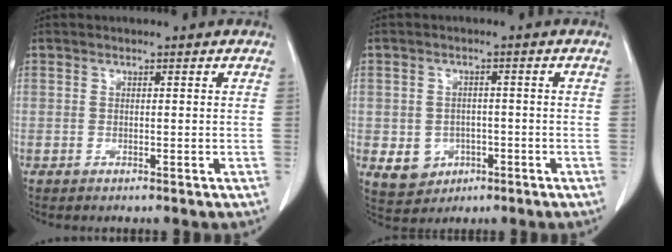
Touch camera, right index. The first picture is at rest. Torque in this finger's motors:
{"motor_torque": [-0.07, -0.04, -0.80, -0.21]}